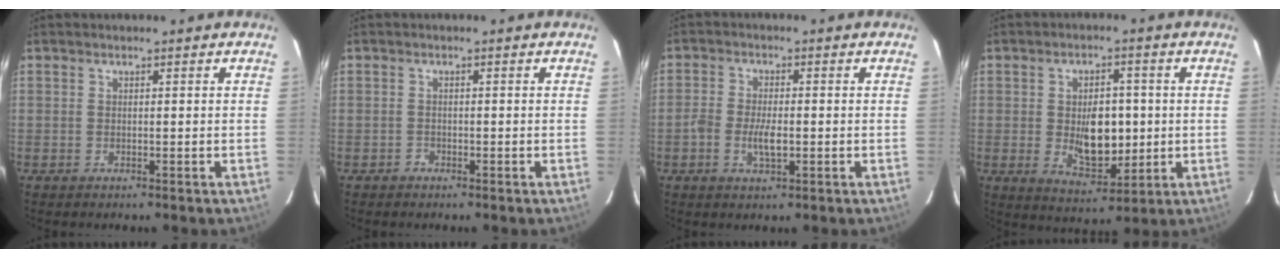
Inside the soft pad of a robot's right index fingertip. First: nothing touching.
{"total": 1.1, "force": [-0.7, 0.7, -0.1], "torque": [0.002, 0.006, -0.013]}
{"total": 4.7, "force": [-1.4, 2.0, 4.0], "torque": [-0.086, -0.001, -0.028]}
{"total": 9.7, "force": [-0.2, 5.4, 8.1], "torque": [-0.138, -0.003, 0.009]}